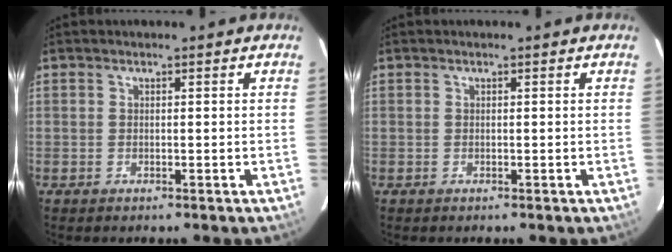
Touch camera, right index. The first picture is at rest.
{"total": 0.0}